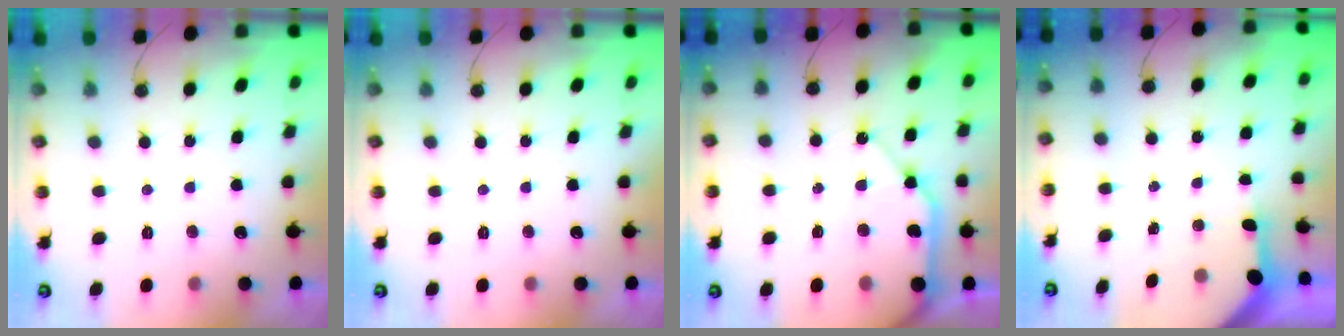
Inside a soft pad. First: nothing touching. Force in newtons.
{"total": 0.0}
{"total": 12.9, "press": 12.8, "slide": 2.0}
{"total": 3.4, "press": 3.4, "slide": 0.4}